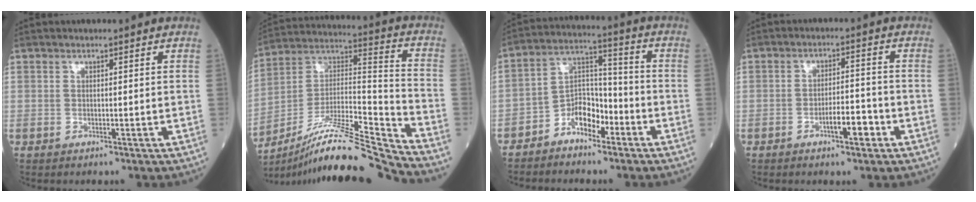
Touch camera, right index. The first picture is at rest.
{"total": 18.3, "force": [-16.4, -1.9, 7.8], "torque": [-0.142, 0.030, -0.294]}
{"total": 7.0, "force": [-4.0, 4.0, 4.1], "torque": [-0.075, 0.027, -0.080]}
{"total": 4.6, "force": [-2.3, 1.1, 3.8], "torque": [-0.062, 0.004, -0.040]}